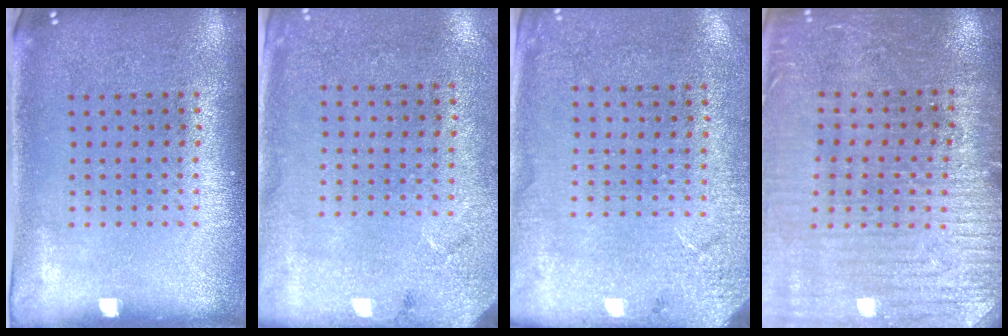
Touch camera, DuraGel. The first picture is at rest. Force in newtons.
{"total": 2.7, "press": 2.2, "slide": 1.6}
{"total": 2.6, "press": 2.4, "slide": 0.9}
{"total": 3.1, "press": 3.1, "slide": 0.4}